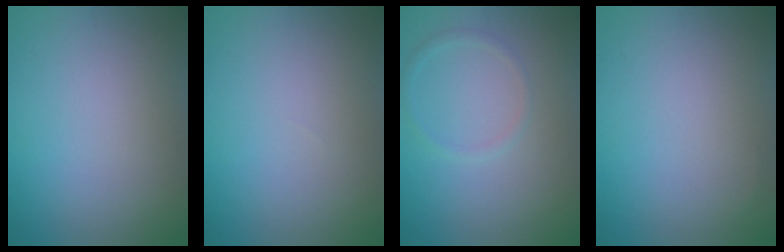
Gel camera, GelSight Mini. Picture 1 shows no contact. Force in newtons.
{"total": 0.0}
{"total": 1.0, "press": 1.0, "slide": 0.1}
{"total": 0.0}